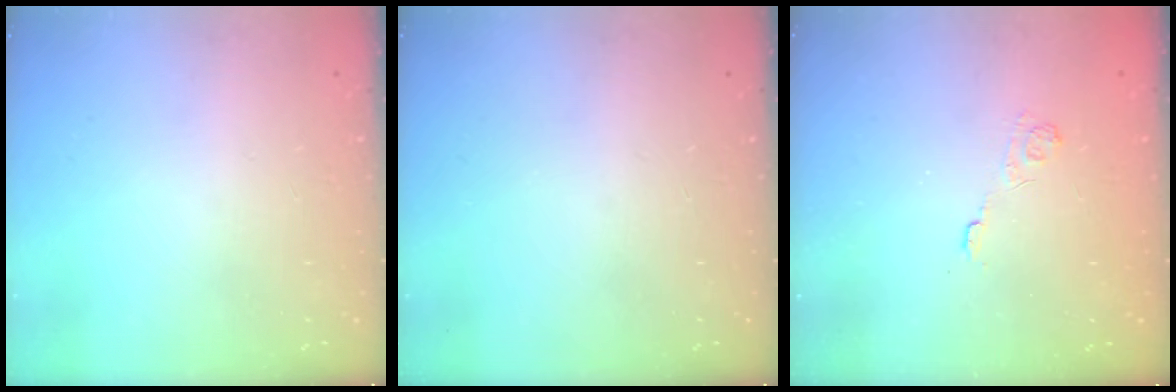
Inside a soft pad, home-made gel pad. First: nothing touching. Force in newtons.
{"total": 0.0}
{"total": 3.0, "press": 2.6, "slide": 1.5}